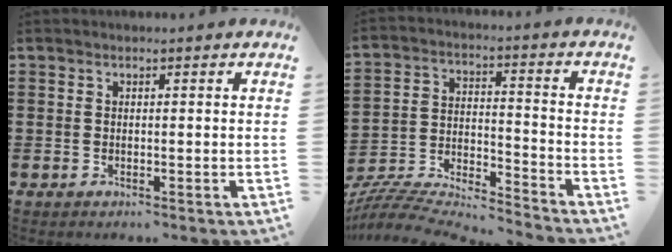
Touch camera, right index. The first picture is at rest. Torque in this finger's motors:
{"motor_torque": [-0.38, 0.18, 0.38, 0.11]}